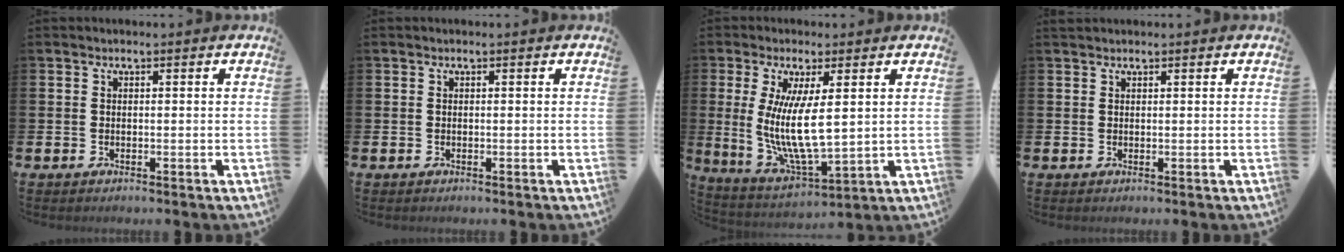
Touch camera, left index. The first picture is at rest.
{"total": 0.0}
{"total": 9.6, "force": [2.0, 2.8, 8.9], "torque": [-0.173, -0.028, 0.031]}
{"total": 0.9, "force": [0.8, 0.3, 0.1], "torque": [0.007, 0.001, 0.013]}